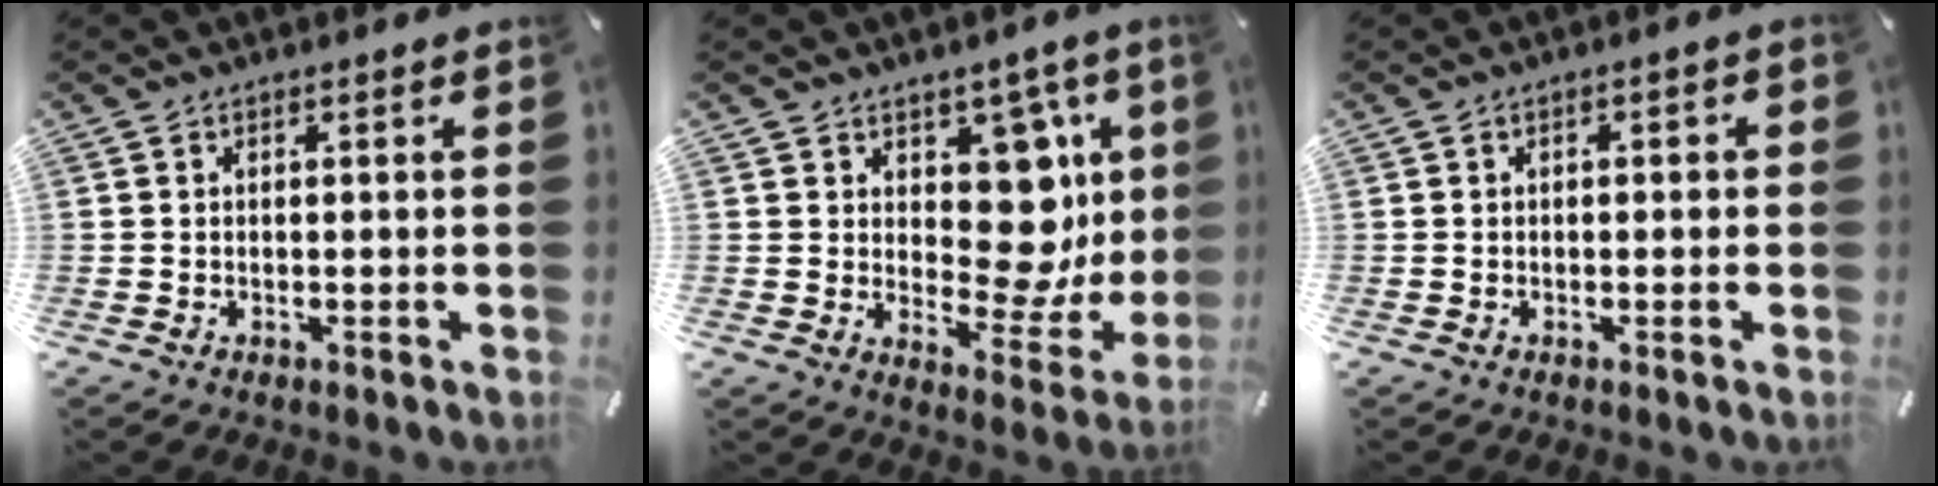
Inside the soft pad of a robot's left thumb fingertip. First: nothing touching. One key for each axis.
{"total": 14.4, "fx": 4.3, "fy": 10.2, "fz": 9.2, "tx": -0.091, "ty": -0.046, "tz": 0.082}
{"total": 1.1, "fx": -0.5, "fy": 0.7, "fz": 0.7, "tx": -0.012, "ty": 0.005, "tz": -0.011}